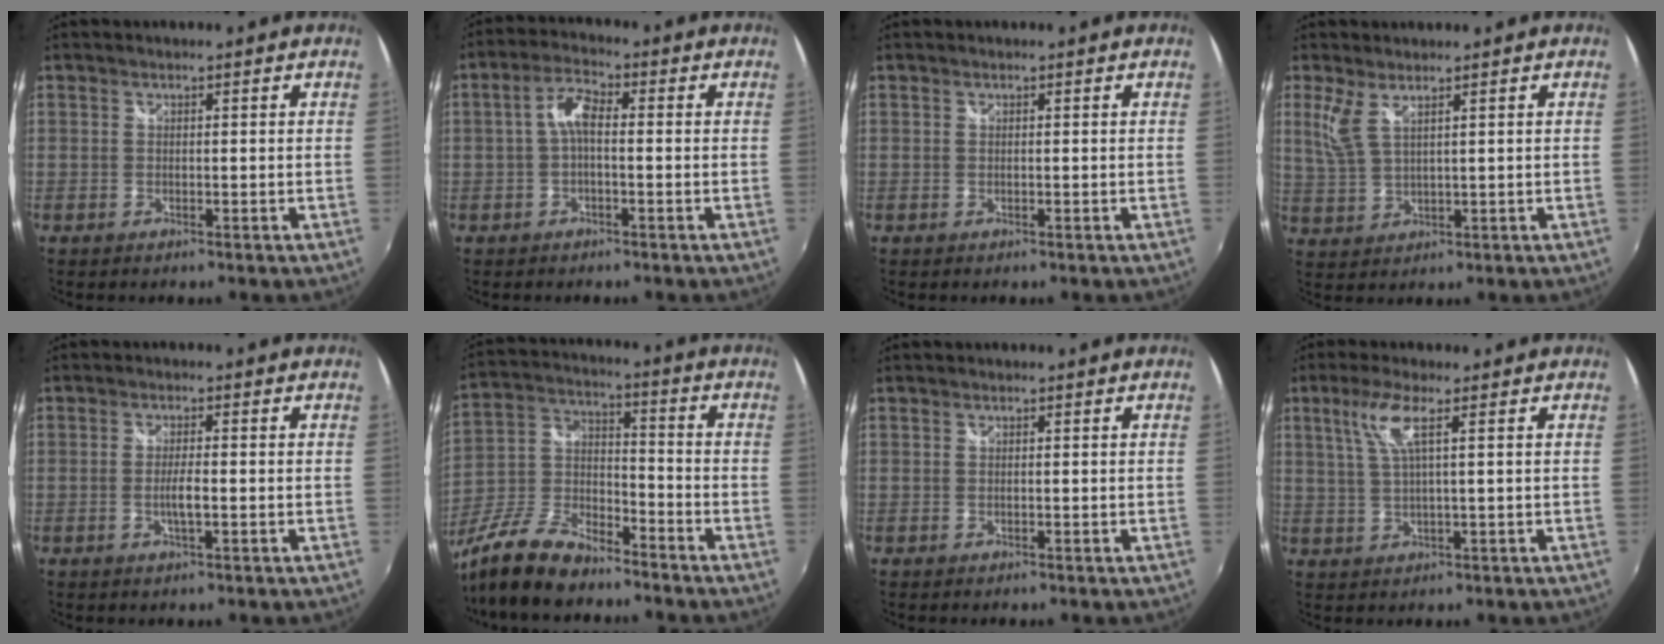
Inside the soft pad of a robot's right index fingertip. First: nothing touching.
{"total": 4.5, "force": [-0.5, 1.8, 4.1], "torque": [-0.086, 0.016, -0.012]}
{"total": 0.0}
{"total": 4.4, "force": [2.5, 1.2, 3.4], "torque": [-0.079, -0.005, 0.057]}
{"total": 2.7, "force": [-0.7, 0.3, 2.6], "torque": [-0.048, -0.004, -0.013]}
{"total": 16.2, "force": [-11.9, 5.7, 9.3], "torque": [-0.216, -0.016, -0.228]}
{"total": 0.0}
{"total": 5.4, "force": [2.2, 0.2, 5.0], "torque": [-0.102, 0.002, 0.050]}